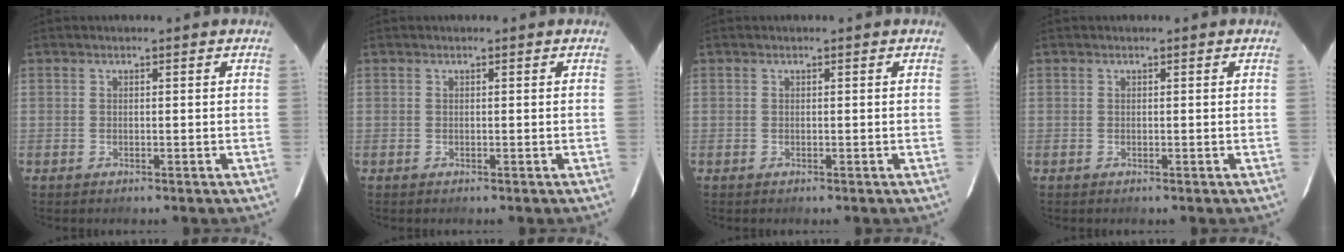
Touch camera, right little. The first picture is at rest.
{"total": 0.0}
{"total": 0.0}
{"total": 0.0}